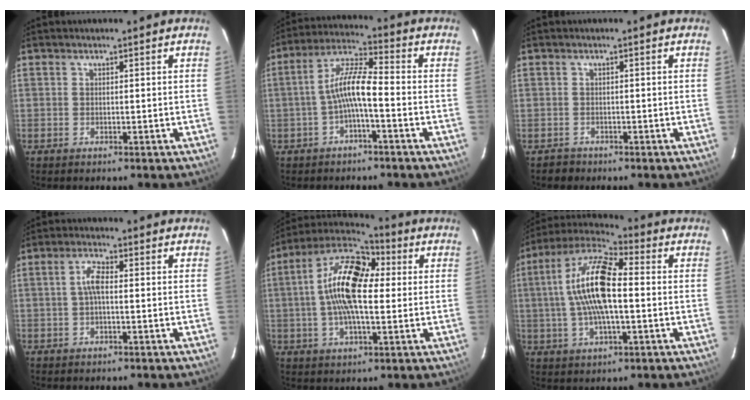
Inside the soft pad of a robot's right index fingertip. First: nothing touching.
{"total": 7.6, "force": [-2.3, 1.3, 7.1], "torque": [-0.154, 0.018, -0.045]}
{"total": 1.9, "force": [-1.2, 1.5, -0.2], "torque": [0.000, 0.007, -0.017]}
{"total": 3.4, "force": [-0.1, 1.1, 3.2], "torque": [-0.064, 0.010, -0.002]}
{"total": 16.2, "force": [1.6, 7.3, 14.4], "torque": [-0.271, 0.021, 0.012]}
{"total": 15.5, "force": [0.4, 5.5, 14.5], "torque": [-0.280, 0.016, -0.003]}